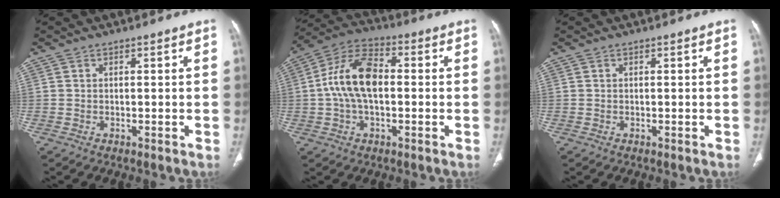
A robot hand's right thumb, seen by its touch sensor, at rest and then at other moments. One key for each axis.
{"total": 12.7, "fx": 0.0, "fy": 7.2, "fz": 10.5, "tx": -0.199, "ty": 0.033, "tz": -0.008}
{"total": 0.0}